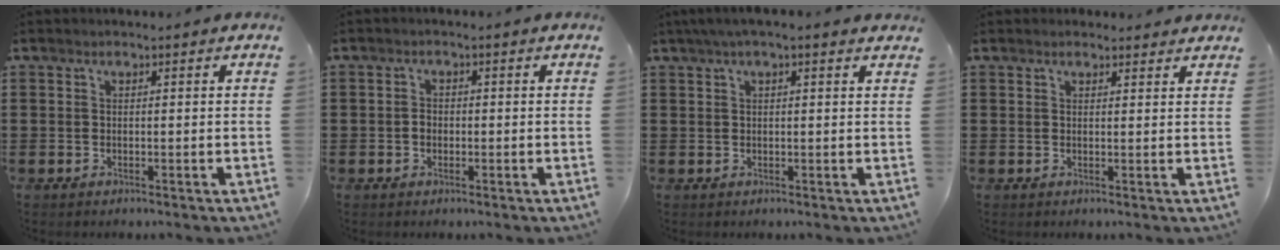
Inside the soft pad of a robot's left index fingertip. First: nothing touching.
{"total": 1.4, "force": [-0.3, 1.1, 0.9], "torque": [-0.021, 0.006, -0.006]}
{"total": 2.1, "force": [1.3, 0.2, 1.6], "torque": [-0.034, 0.004, 0.022]}
{"total": 1.4, "force": [1.3, 0.4, 0.1], "torque": [-0.005, 0.003, 0.026]}